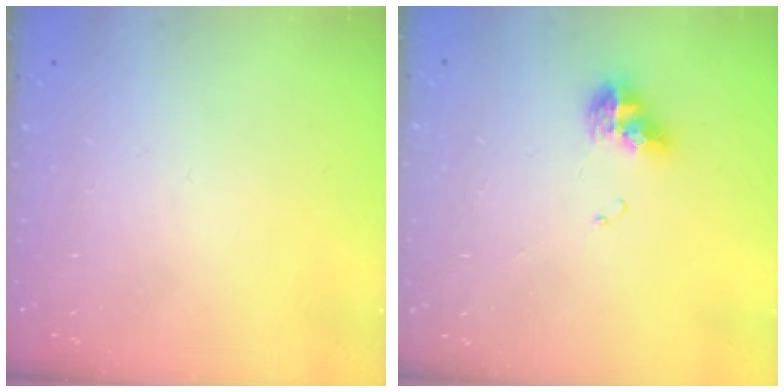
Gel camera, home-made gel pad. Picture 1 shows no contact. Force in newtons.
{"total": 9.5, "press": 9.5, "slide": 1.0}